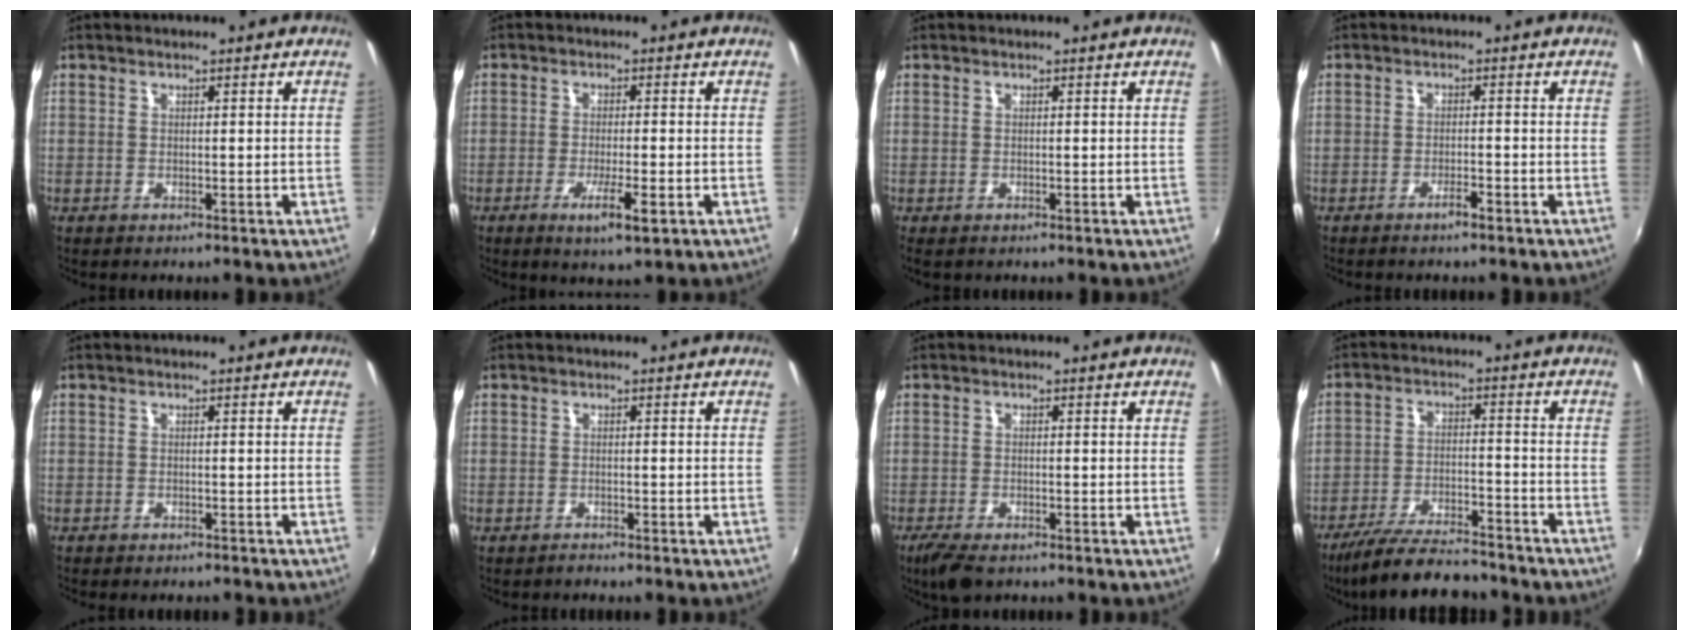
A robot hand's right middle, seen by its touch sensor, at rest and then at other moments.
{"total": 5.5, "force": [-2.5, 0.7, 4.9], "torque": [-0.094, -0.013, -0.041]}
{"total": 0.7, "force": [-0.4, 0.3, 0.4], "torque": [-0.010, -0.003, -0.006]}
{"total": 2.0, "force": [-1.6, 0.2, 1.2], "torque": [-0.027, 0.002, -0.027]}
{"total": 2.3, "force": [-2.1, 0.6, 0.8], "torque": [-0.023, -0.012, -0.030]}
{"total": 0.7, "force": [-0.7, 0.1, 0.0], "torque": [0.001, 0.002, -0.013]}
{"total": 4.8, "force": [-3.5, 1.6, 2.9], "torque": [-0.072, -0.018, -0.065]}
{"total": 16.3, "force": [-14.2, 3.5, 7.3], "torque": [-0.152, -0.020, -0.224]}